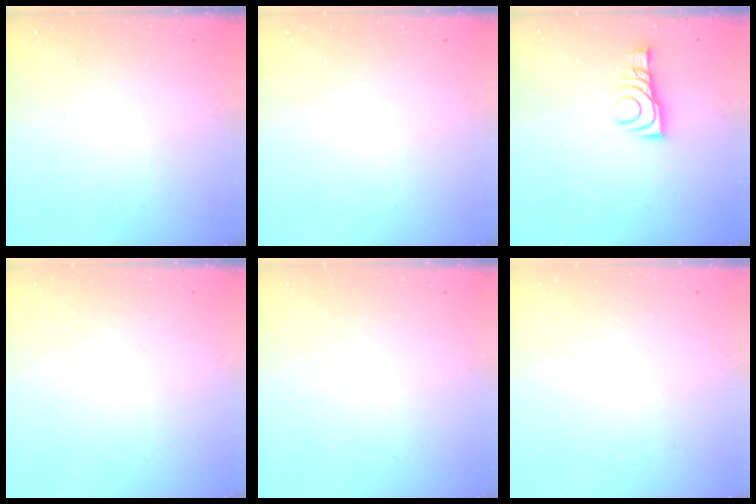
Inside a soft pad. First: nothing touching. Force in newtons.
{"total": 0.0}
{"total": 9.1, "press": 9.1, "slide": 0.4}
{"total": 0.0}
{"total": 1.8, "press": 1.8, "slide": 0.2}
{"total": 1.5, "press": 1.5, "slide": 0.1}